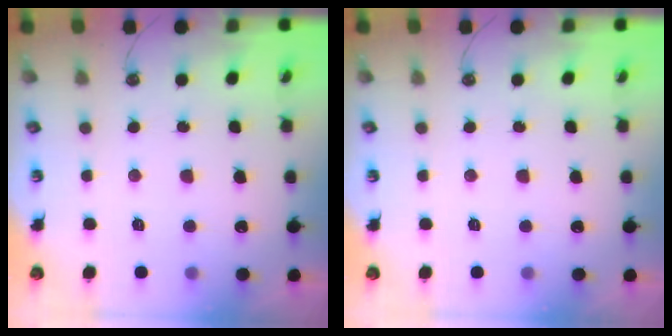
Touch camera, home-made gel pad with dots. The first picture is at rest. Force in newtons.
{"total": 0.0}